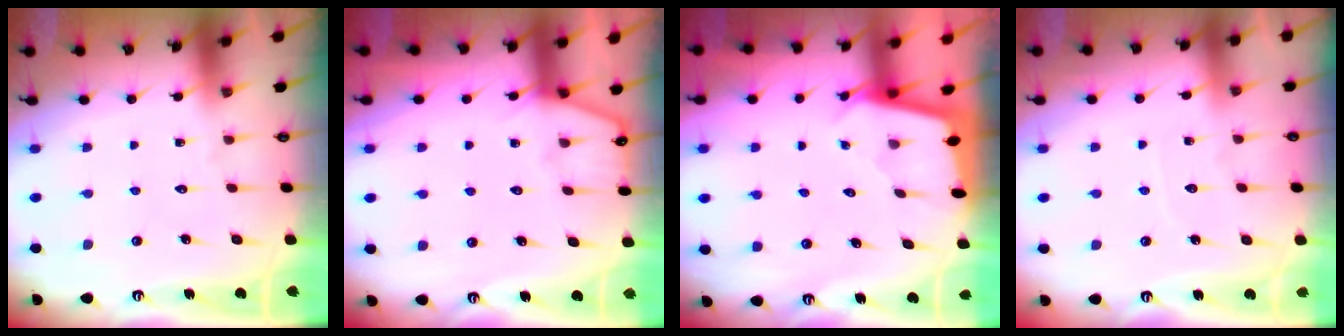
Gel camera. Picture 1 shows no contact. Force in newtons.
{"total": 3.2, "press": 3.2, "slide": 0.5}
{"total": 1.8, "press": 1.8, "slide": 0.2}
{"total": 3.4, "press": 3.4, "slide": 0.5}